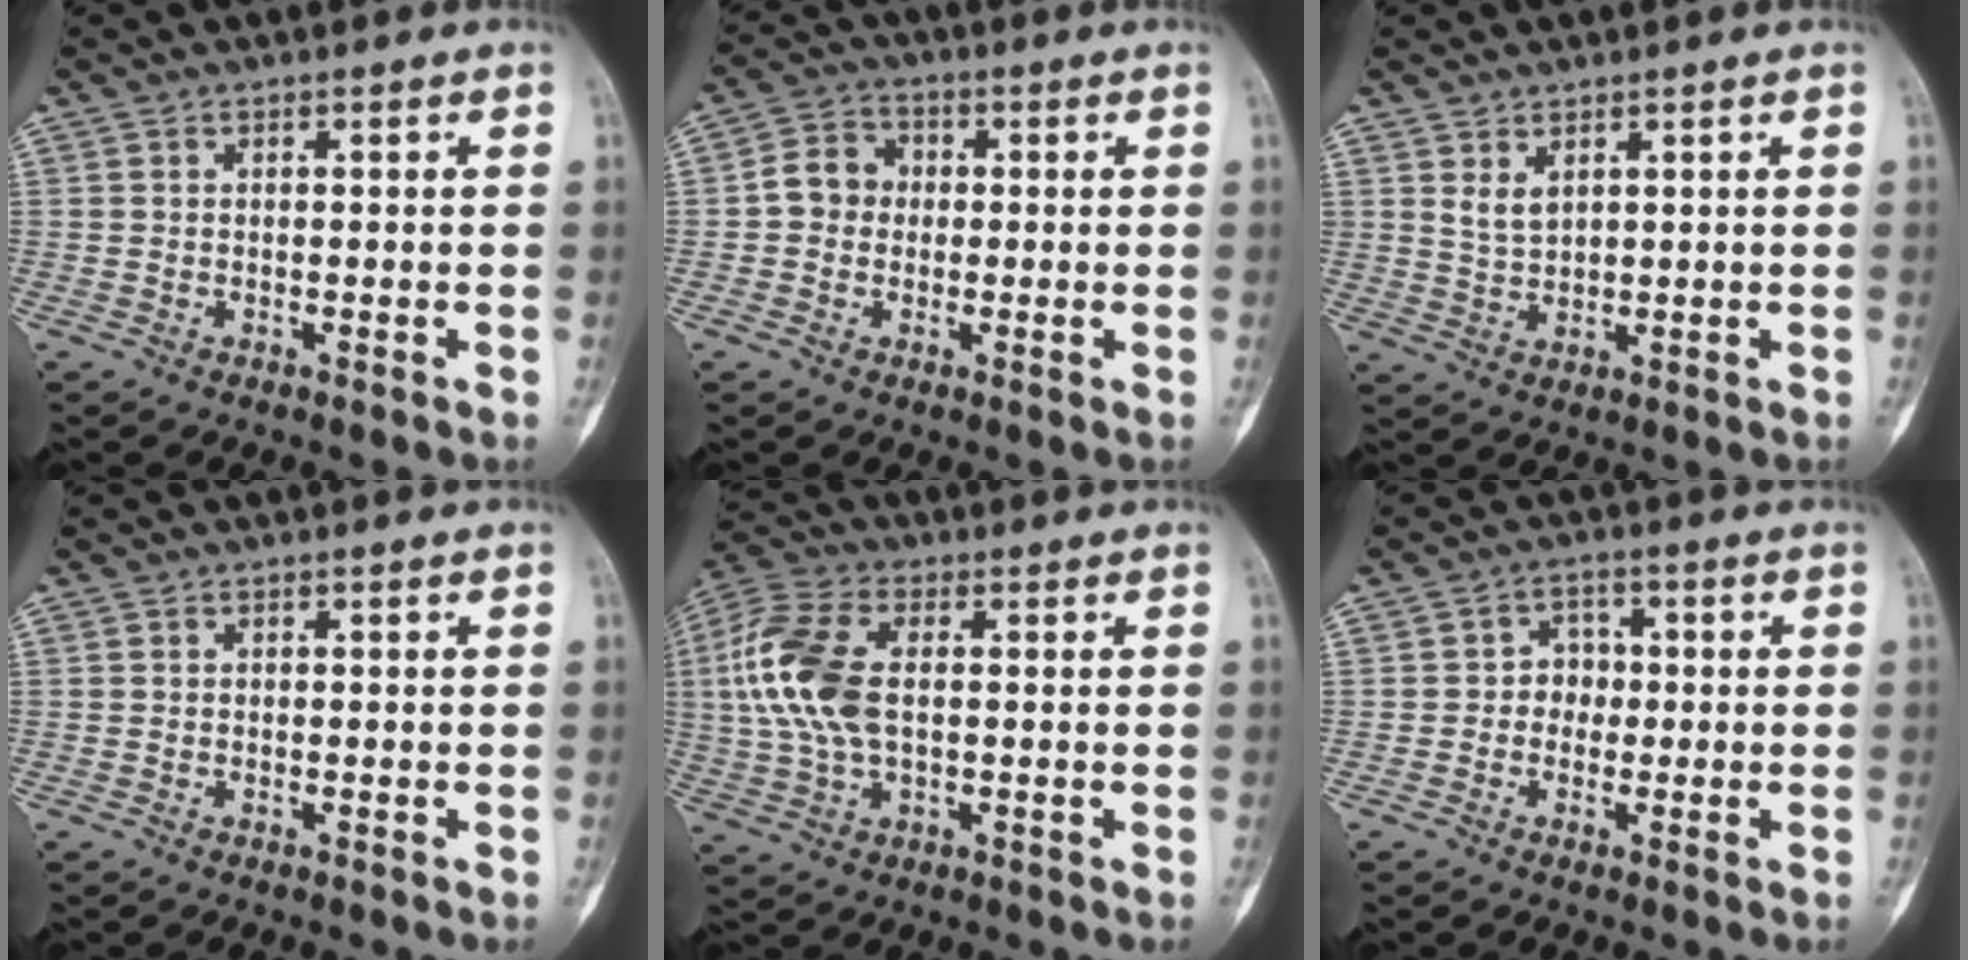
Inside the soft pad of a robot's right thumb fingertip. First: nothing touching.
{"total": 5.9, "force": [-0.1, 5.2, 2.7], "torque": [-0.028, 0.016, -0.014]}
{"total": 3.2, "force": [1.8, 1.7, 2.0], "torque": [-0.033, -0.015, 0.042]}
{"total": 0.0}
{"total": 13.7, "force": [1.2, 7.7, 11.3], "torque": [-0.255, 0.014, 0.021]}
{"total": 3.9, "force": [-0.3, 3.4, 1.7], "torque": [0.008, 0.012, -0.016]}